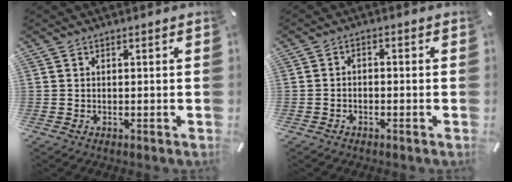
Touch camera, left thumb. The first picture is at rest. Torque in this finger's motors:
{"motor_torque": [-0.21, -0.53, 0.01, 0.13, -0.10]}